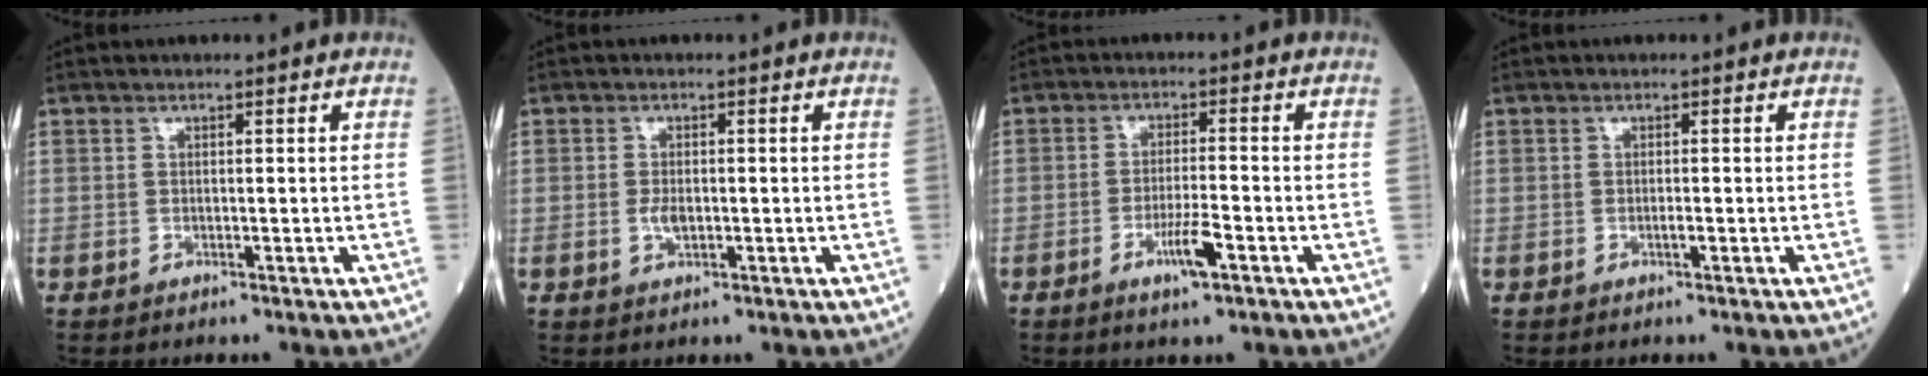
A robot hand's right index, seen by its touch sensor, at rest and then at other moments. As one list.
[{"total": 2.0, "force": [-0.4, 0.9, 1.8], "torque": [-0.040, -0.002, -0.005]}, {"total": 4.6, "force": [-2.4, 0.2, 3.8], "torque": [-0.074, -0.004, -0.045]}, {"total": 0.6, "force": [-0.3, 0.0, 0.6], "torque": [-0.013, 0.001, -0.003]}]